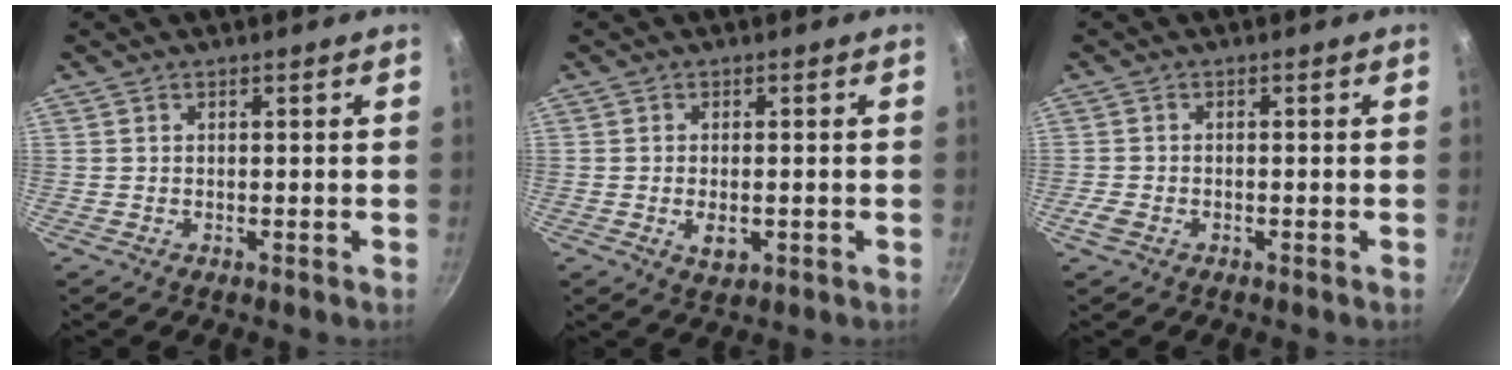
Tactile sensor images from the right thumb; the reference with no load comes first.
{"total": 3.5, "force": [-0.8, 1.9, 2.8], "torque": [-0.051, -0.003, -0.009]}
{"total": 2.4, "force": [-1.3, 1.5, 1.4], "torque": [-0.038, 0.006, -0.027]}